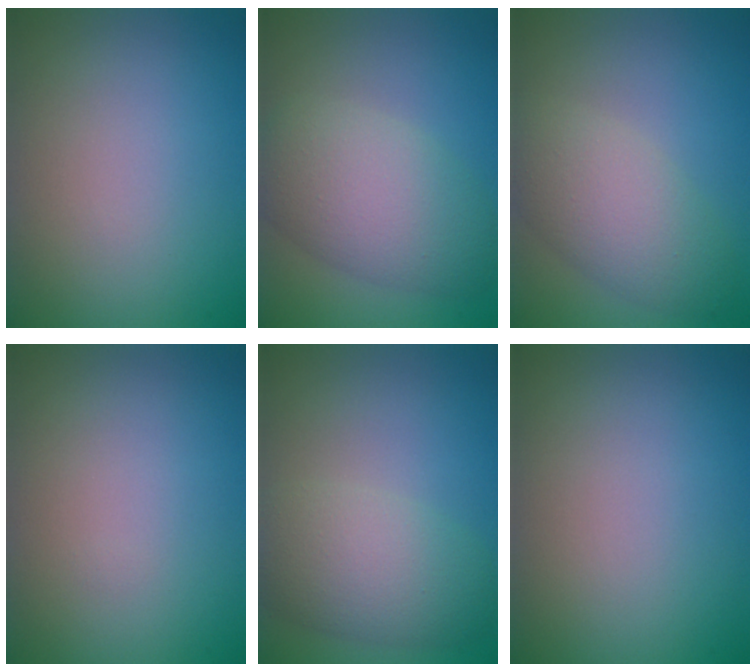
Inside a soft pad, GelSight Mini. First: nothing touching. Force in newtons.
{"total": 6.5, "press": 6.5, "slide": 0.3}
{"total": 5.0, "press": 5.0, "slide": 0.4}
{"total": 0.0}
{"total": 5.5, "press": 5.5, "slide": 0.3}
{"total": 0.0}